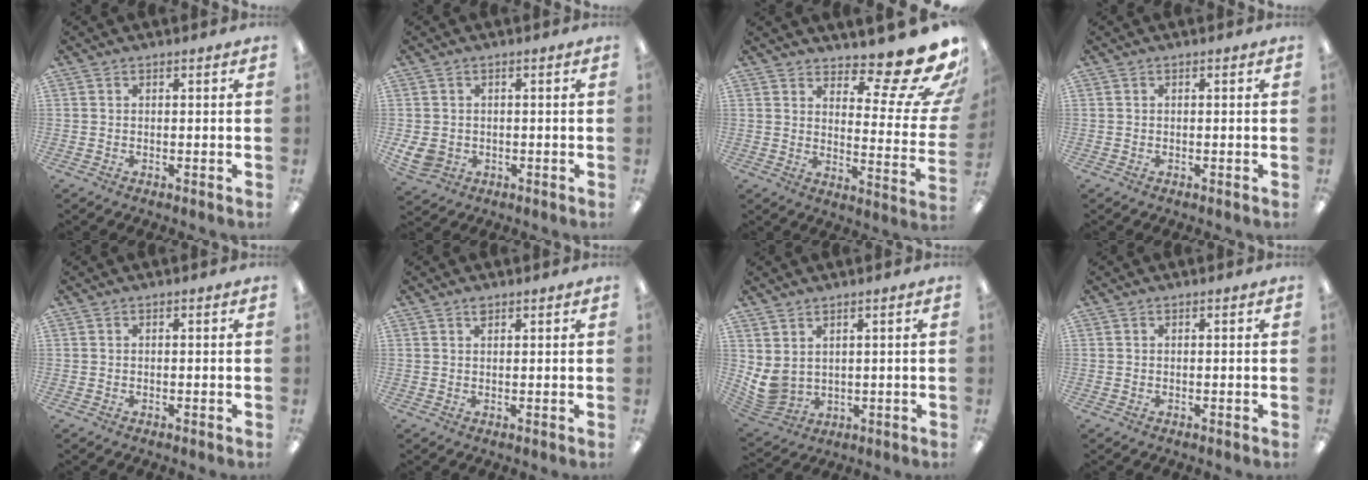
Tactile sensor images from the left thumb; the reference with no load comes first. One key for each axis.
{"total": 4.5, "fx": -0.6, "fy": 3.8, "fz": 2.2, "tx": -0.058, "ty": 0.002, "tz": -0.011}
{"total": 16.0, "fx": 11.7, "fy": 4.5, "fz": 9.9, "tx": -0.121, "ty": -0.103, "tz": 0.192}
{"total": 0.0}
{"total": 0.0}
{"total": 1.4, "fx": 1.2, "fy": 0.5, "fz": 0.6, "tx": -0.006, "ty": -0.003, "tz": 0.020}
{"total": 5.5, "fx": 2.7, "fy": 4.0, "fz": 2.8, "tx": -0.080, "ty": -0.018, "tz": 0.052}
{"total": 0.0}